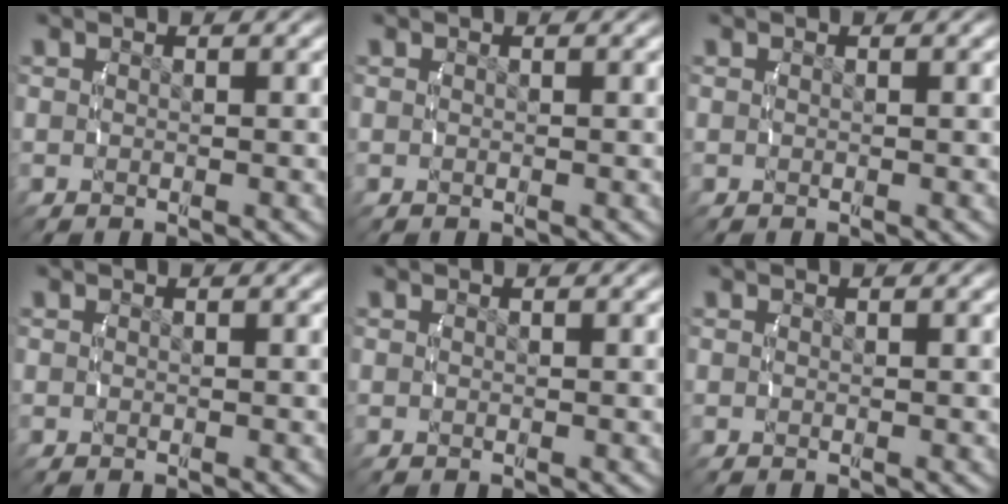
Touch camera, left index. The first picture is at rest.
{"total": 0.0}
{"total": 0.0}
{"total": 0.0}
{"total": 0.0}
{"total": 0.0}